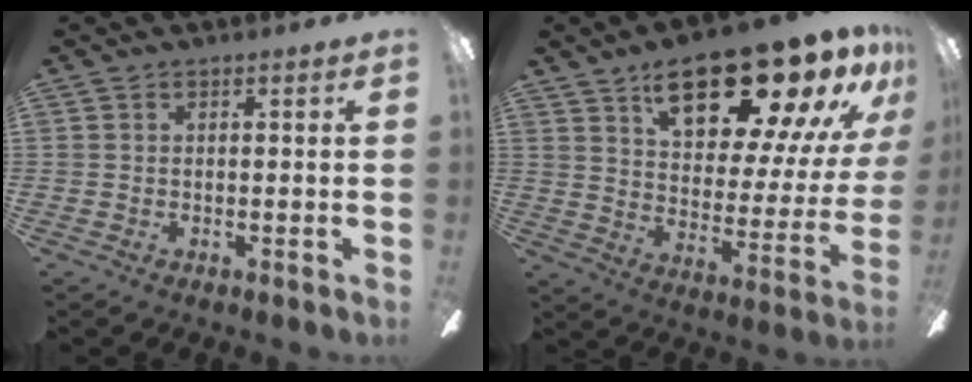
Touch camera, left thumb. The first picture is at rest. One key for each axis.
{"total": 23.1, "fx": 16.8, "fy": 8.1, "fz": 13.5, "tx": -0.199, "ty": -0.115, "tz": 0.279}